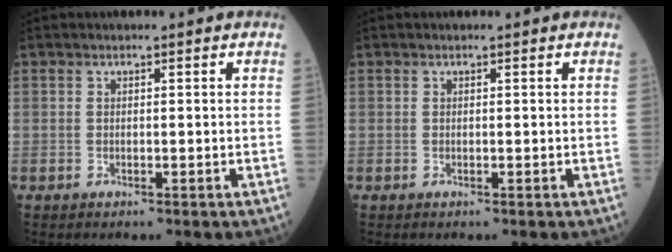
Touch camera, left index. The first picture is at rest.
{"total": 0.0}